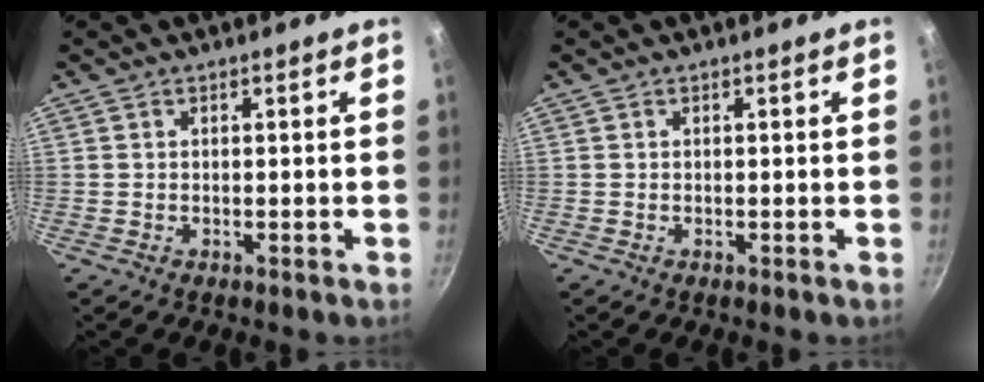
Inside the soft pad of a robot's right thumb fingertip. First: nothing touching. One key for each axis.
{"total": 0.0}